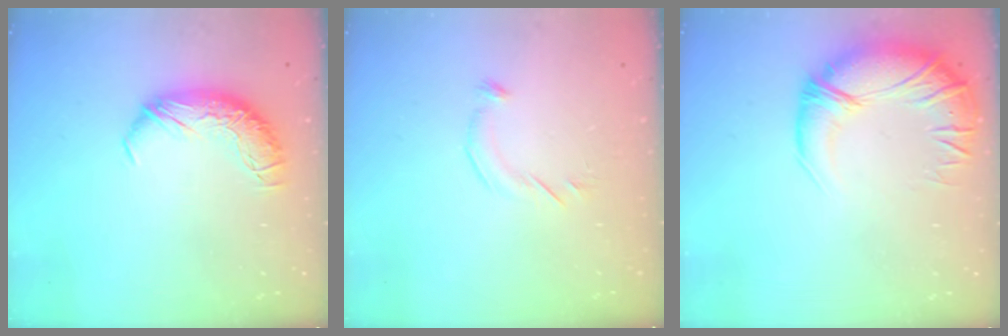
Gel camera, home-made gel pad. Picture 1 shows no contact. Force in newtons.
{"total": 4.6, "press": 4.4, "slide": 1.2}
{"total": 5.3, "press": 3.6, "slide": 3.9}